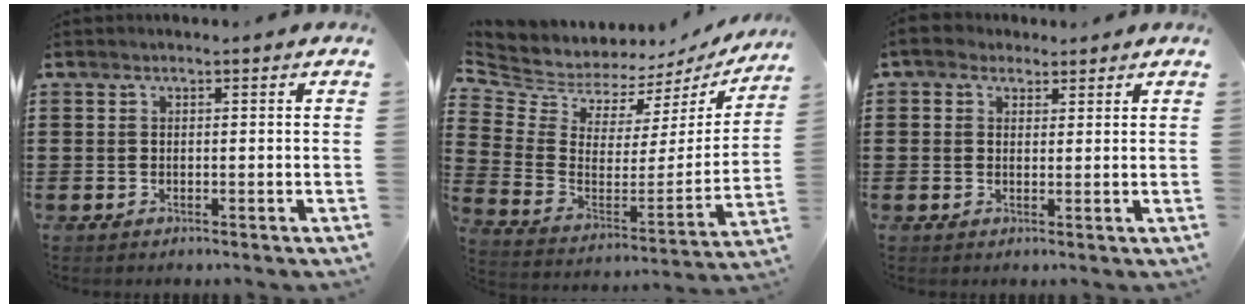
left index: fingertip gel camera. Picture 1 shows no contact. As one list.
[{"total": 5.7, "force": [5.5, 1.3, 0.0], "torque": [-0.042, -0.058, 0.094]}, {"total": 2.5, "force": [1.7, 1.8, 0.6], "torque": [-0.020, 0.012, 0.030]}]